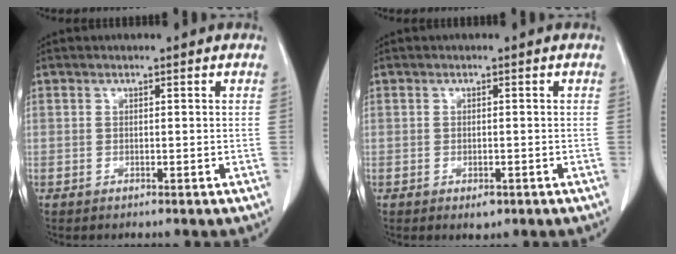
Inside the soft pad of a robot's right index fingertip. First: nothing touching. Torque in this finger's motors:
{"motor_torque": [0.06, 0.12, 0.04, 0.02]}